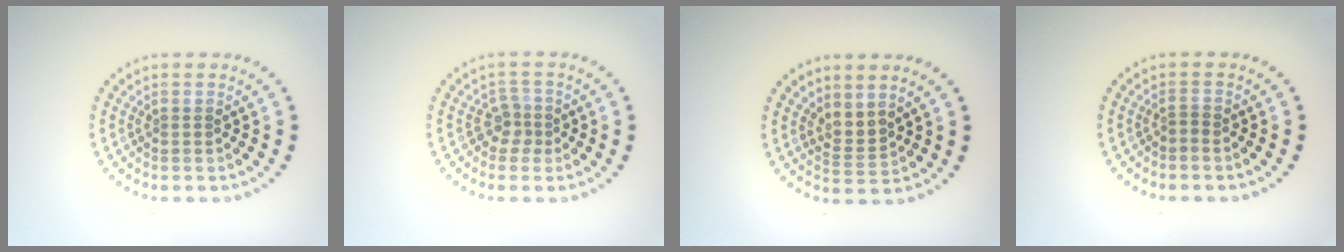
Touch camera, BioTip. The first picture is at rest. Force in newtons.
{"total": 1.9, "press": 1.4, "slide": 1.3}
{"total": 1.9, "press": 1.3, "slide": 1.3}
{"total": 0.6, "press": 0.3, "slide": 0.5}